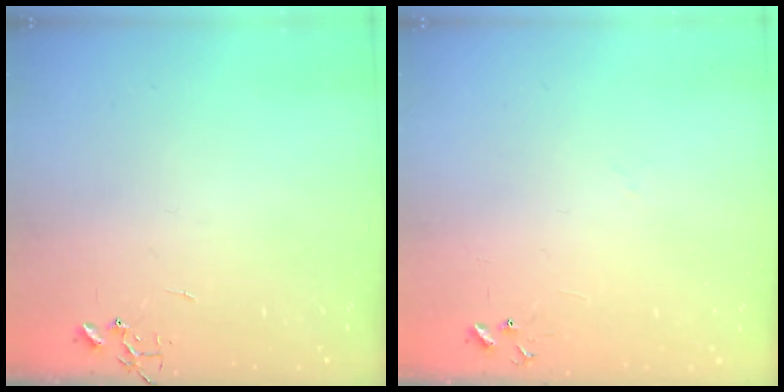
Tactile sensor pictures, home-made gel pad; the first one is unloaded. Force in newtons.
{"total": 6.8, "press": 6.8, "slide": 0.6}